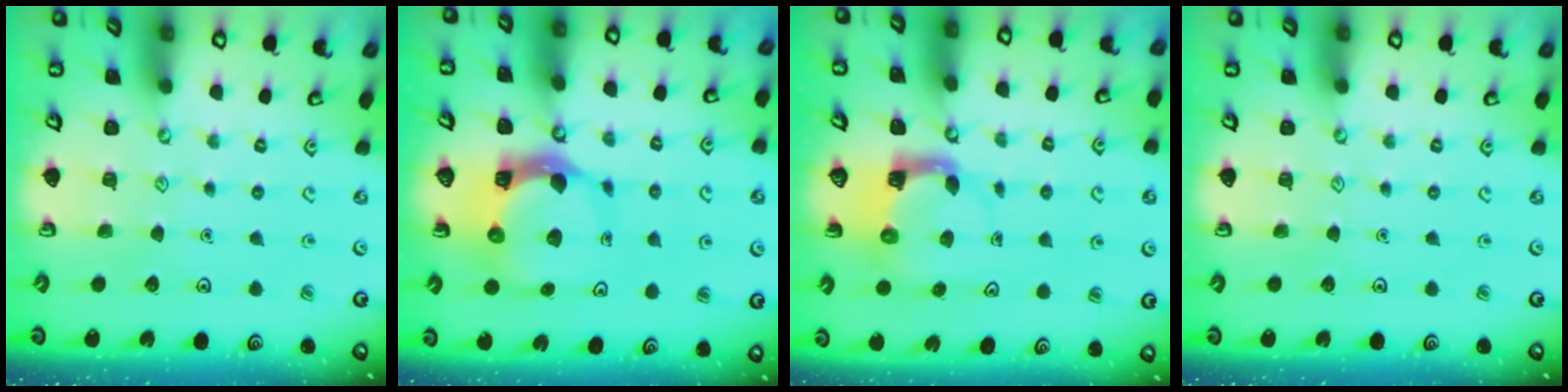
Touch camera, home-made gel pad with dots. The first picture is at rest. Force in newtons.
{"total": 8.2, "press": 8.1, "slide": 1.3}
{"total": 3.9, "press": 3.8, "slide": 0.6}
{"total": 0.0}